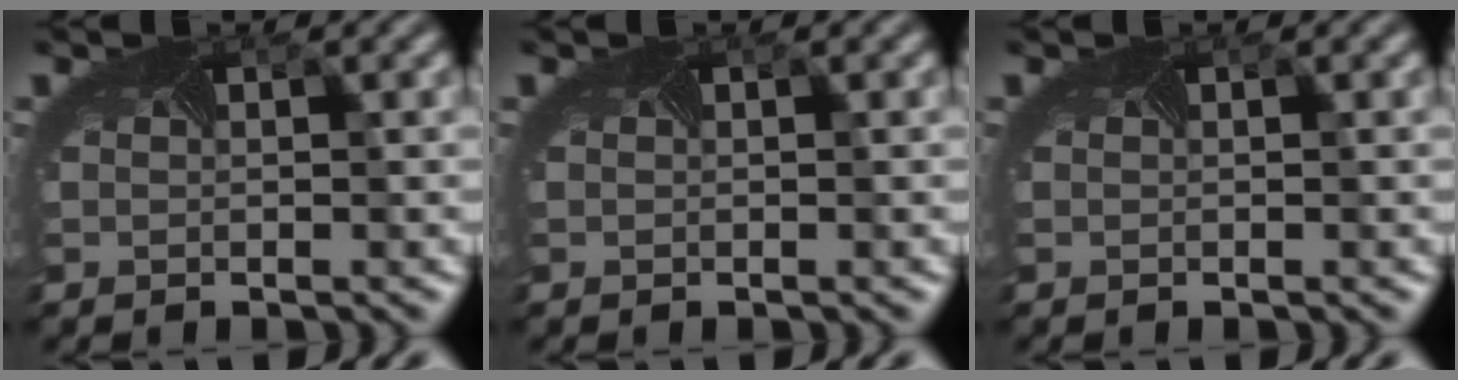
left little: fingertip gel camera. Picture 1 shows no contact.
{"total": 0.0}
{"total": 0.0}